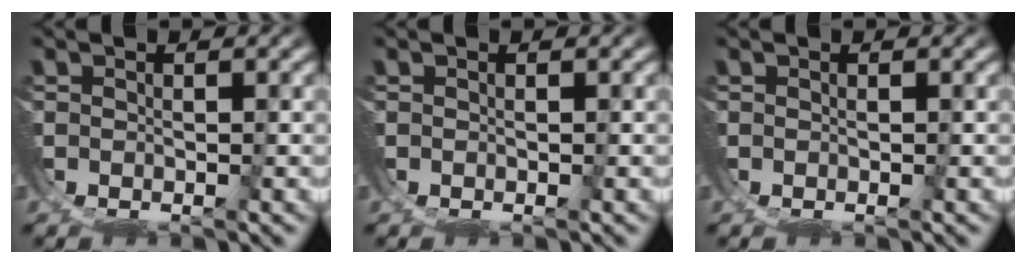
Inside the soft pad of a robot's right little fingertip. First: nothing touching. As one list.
[{"total": 0.0}, {"total": 0.0}]